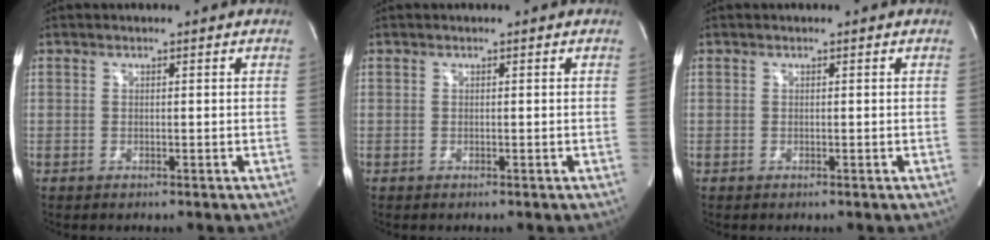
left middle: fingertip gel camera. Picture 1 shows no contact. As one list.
[{"total": 0.0}, {"total": 0.0}]